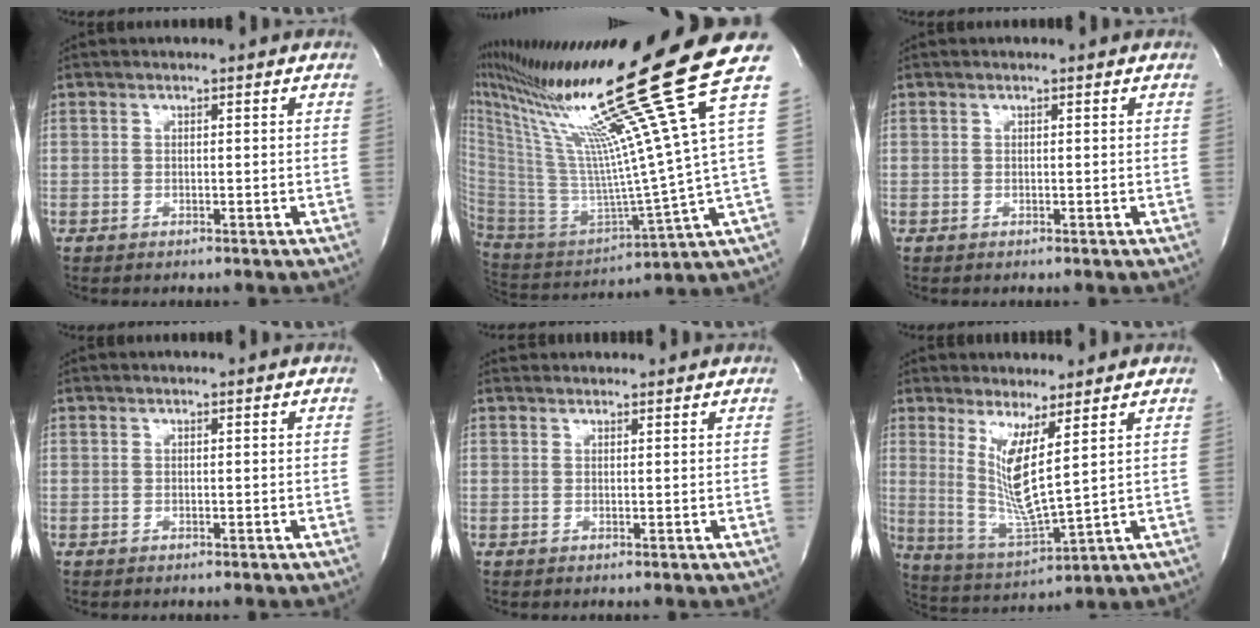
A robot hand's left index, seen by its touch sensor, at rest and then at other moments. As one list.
[{"total": 26.9, "force": [18.5, -3.9, 19.2], "torque": [-0.341, -0.050, 0.309]}, {"total": 0.0}, {"total": 0.0}, {"total": 3.0, "force": [2.9, 0.7, 0.1], "torque": [-0.004, 0.028, 0.040]}, {"total": 8.6, "force": [2.7, 0.1, 8.1], "torque": [-0.167, -0.035, 0.060]}]